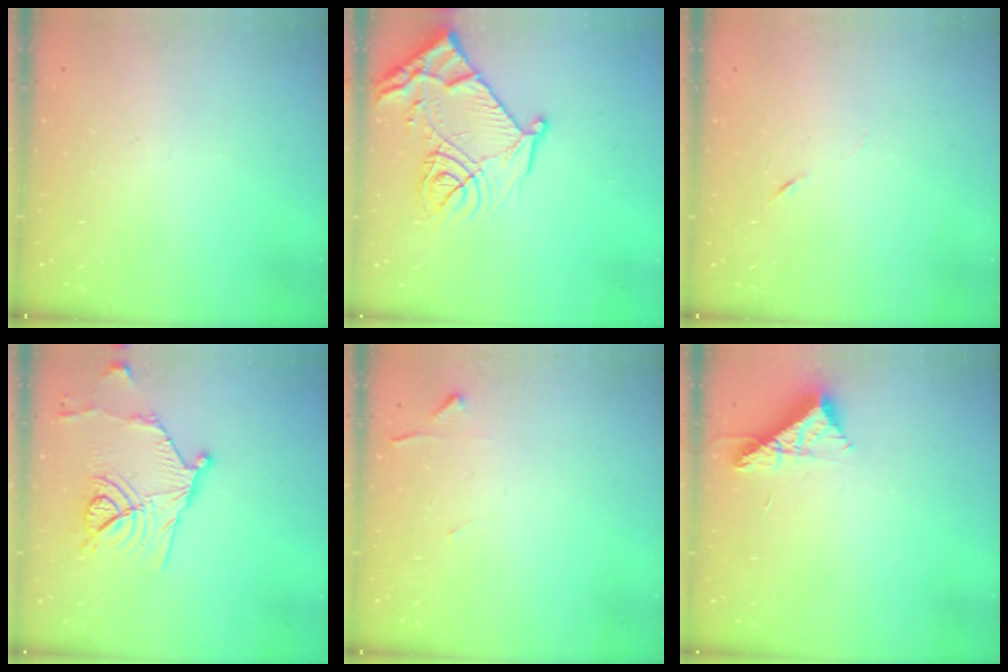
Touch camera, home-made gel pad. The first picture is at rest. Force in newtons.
{"total": 16.3, "press": 16.3, "slide": 1.8}
{"total": 3.8, "press": 3.7, "slide": 1.1}
{"total": 14.8, "press": 14.6, "slide": 2.2}
{"total": 4.7, "press": 4.6, "slide": 0.6}
{"total": 8.9, "press": 8.9, "slide": 0.3}